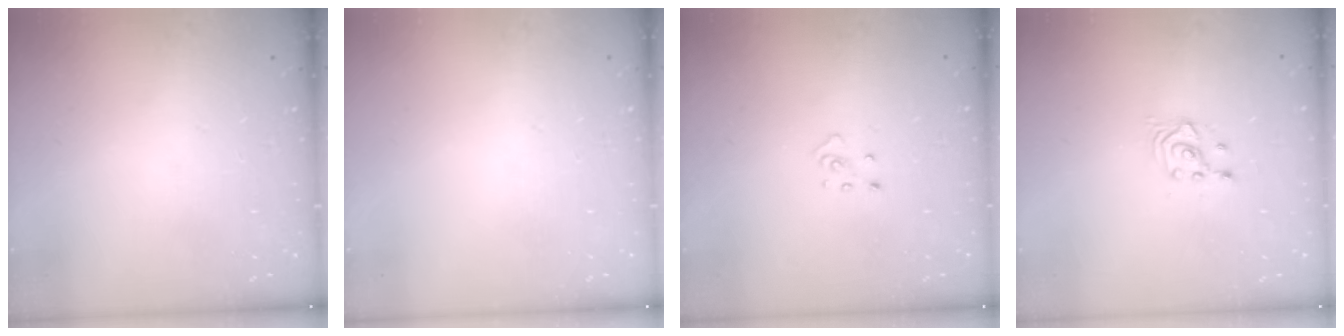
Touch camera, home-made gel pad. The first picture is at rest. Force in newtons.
{"total": 0.0}
{"total": 2.9, "press": 2.9, "slide": 0.2}
{"total": 2.7, "press": 2.7, "slide": 0.3}